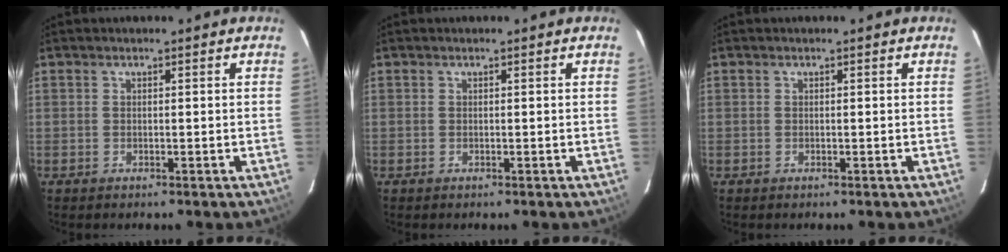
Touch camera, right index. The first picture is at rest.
{"total": 0.0}
{"total": 0.0}